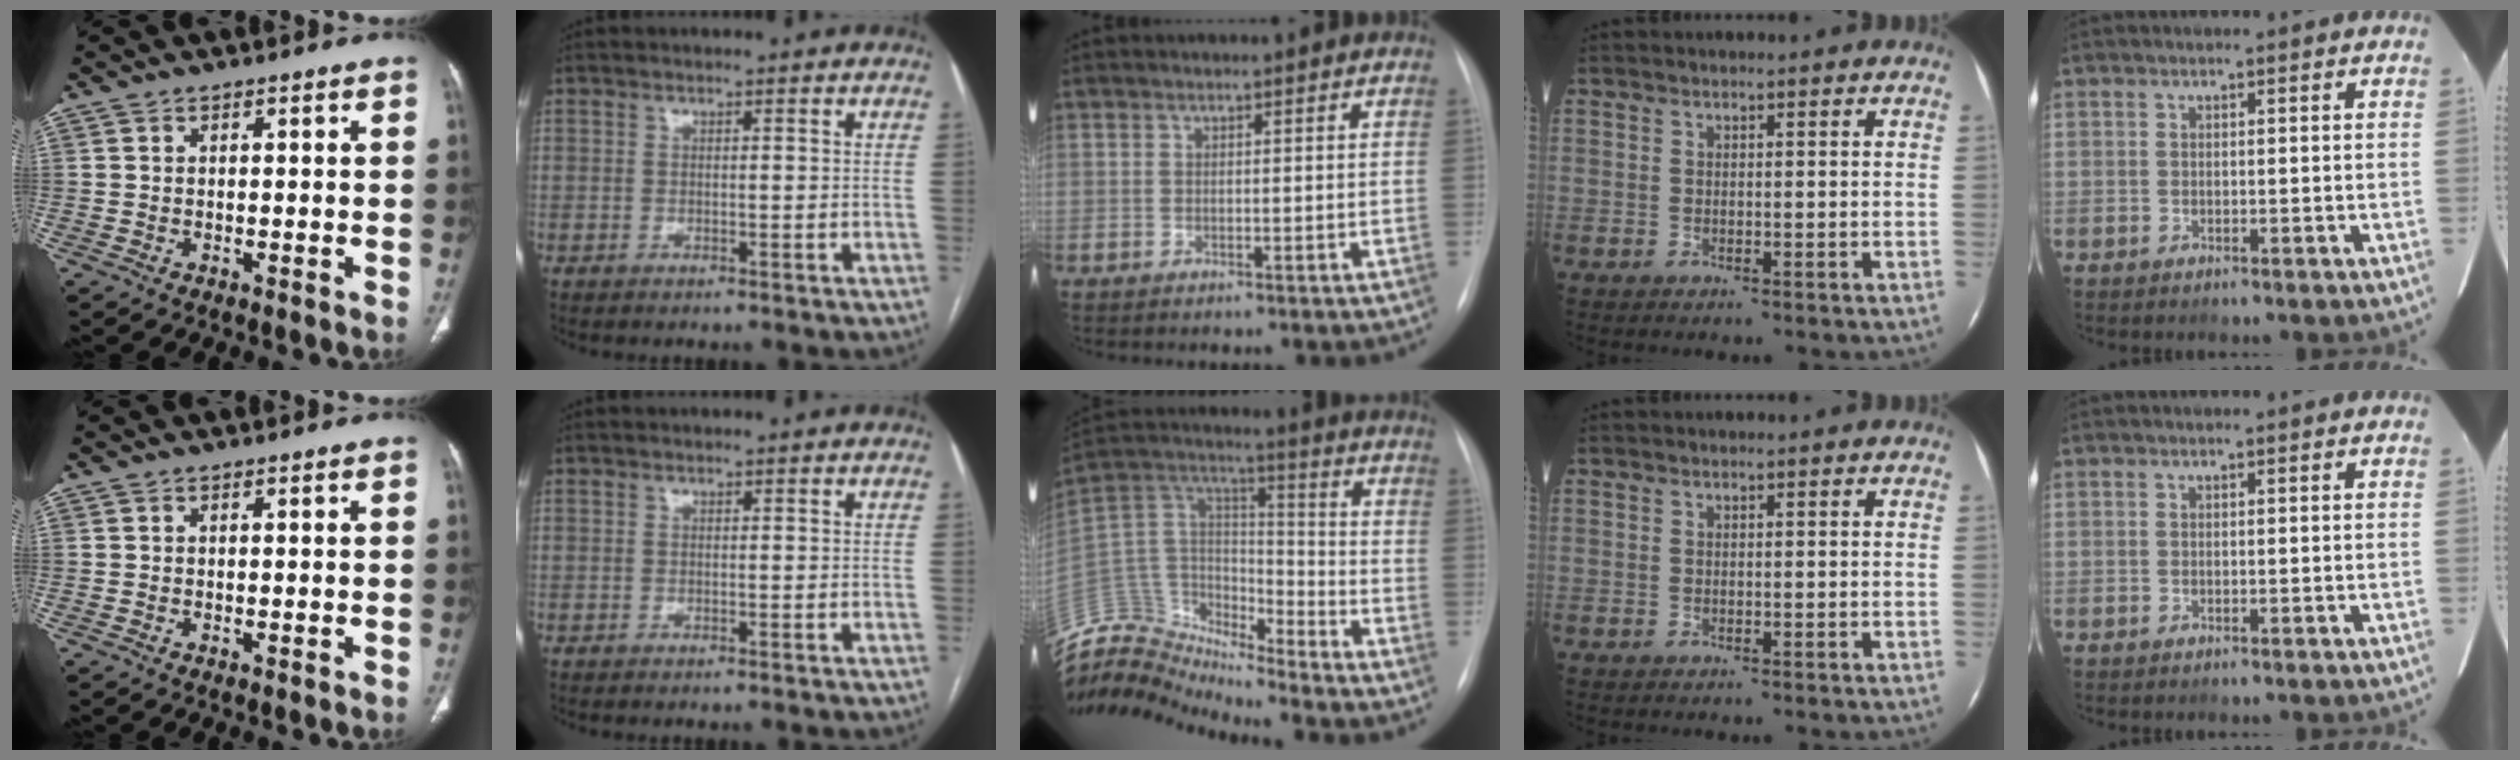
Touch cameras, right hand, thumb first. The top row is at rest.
{"middle": {"total": 16.6, "force": [-16.2, 2.8, 2.0], "torque": [-0.047, 0.068, -0.297]}}